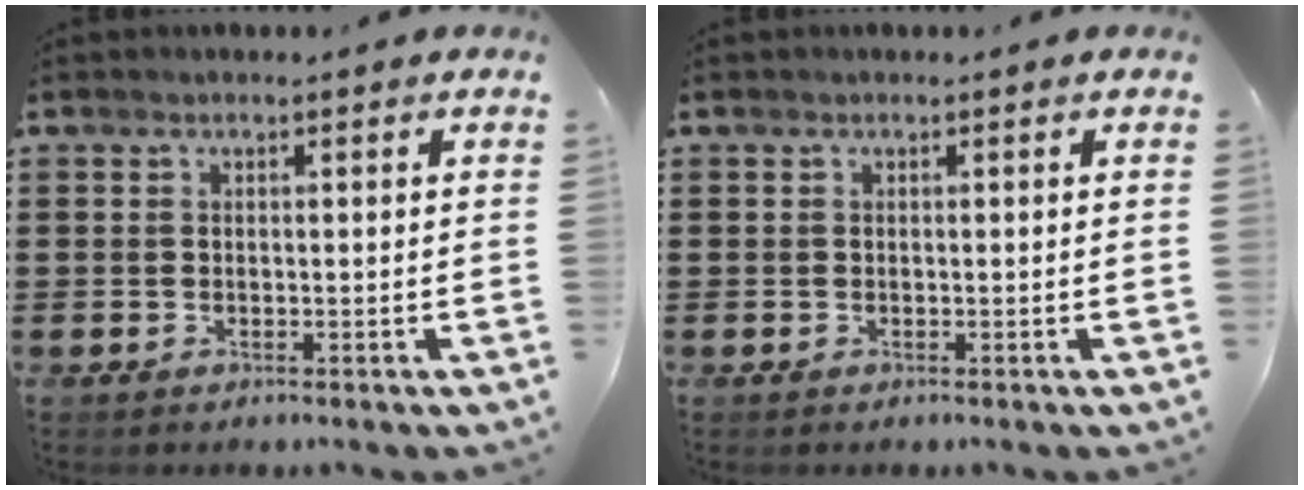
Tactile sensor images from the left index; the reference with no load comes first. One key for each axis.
{"total": 0.0}